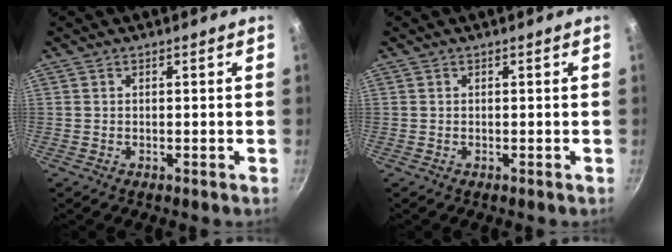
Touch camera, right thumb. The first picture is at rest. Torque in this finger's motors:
{"motor_torque": [-0.01, -0.01, 0.26, 0.26, 0.01]}